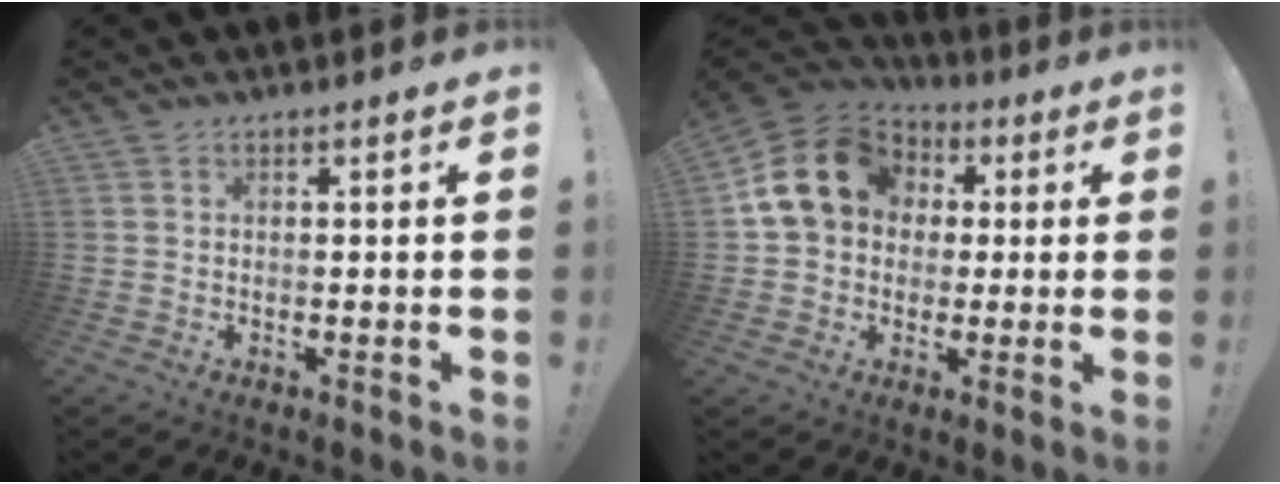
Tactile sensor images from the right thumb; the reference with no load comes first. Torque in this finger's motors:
{"motor_torque": [0.28, 0.42, 0.78, 0.14, 0.34]}